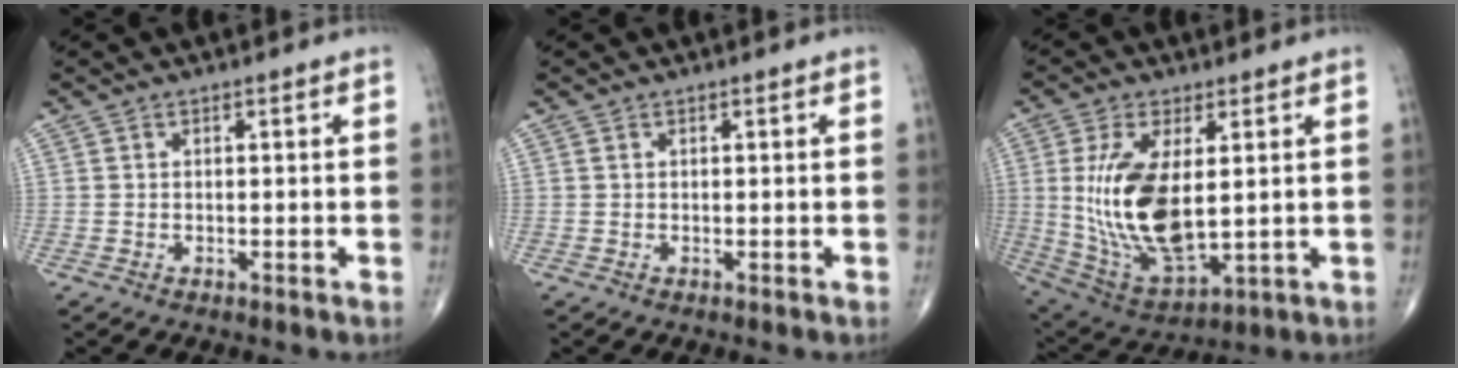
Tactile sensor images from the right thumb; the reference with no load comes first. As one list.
[{"total": 0.0}, {"total": 17.0, "force": [1.6, 7.8, 15.0], "torque": [-0.293, -0.020, 0.048]}]